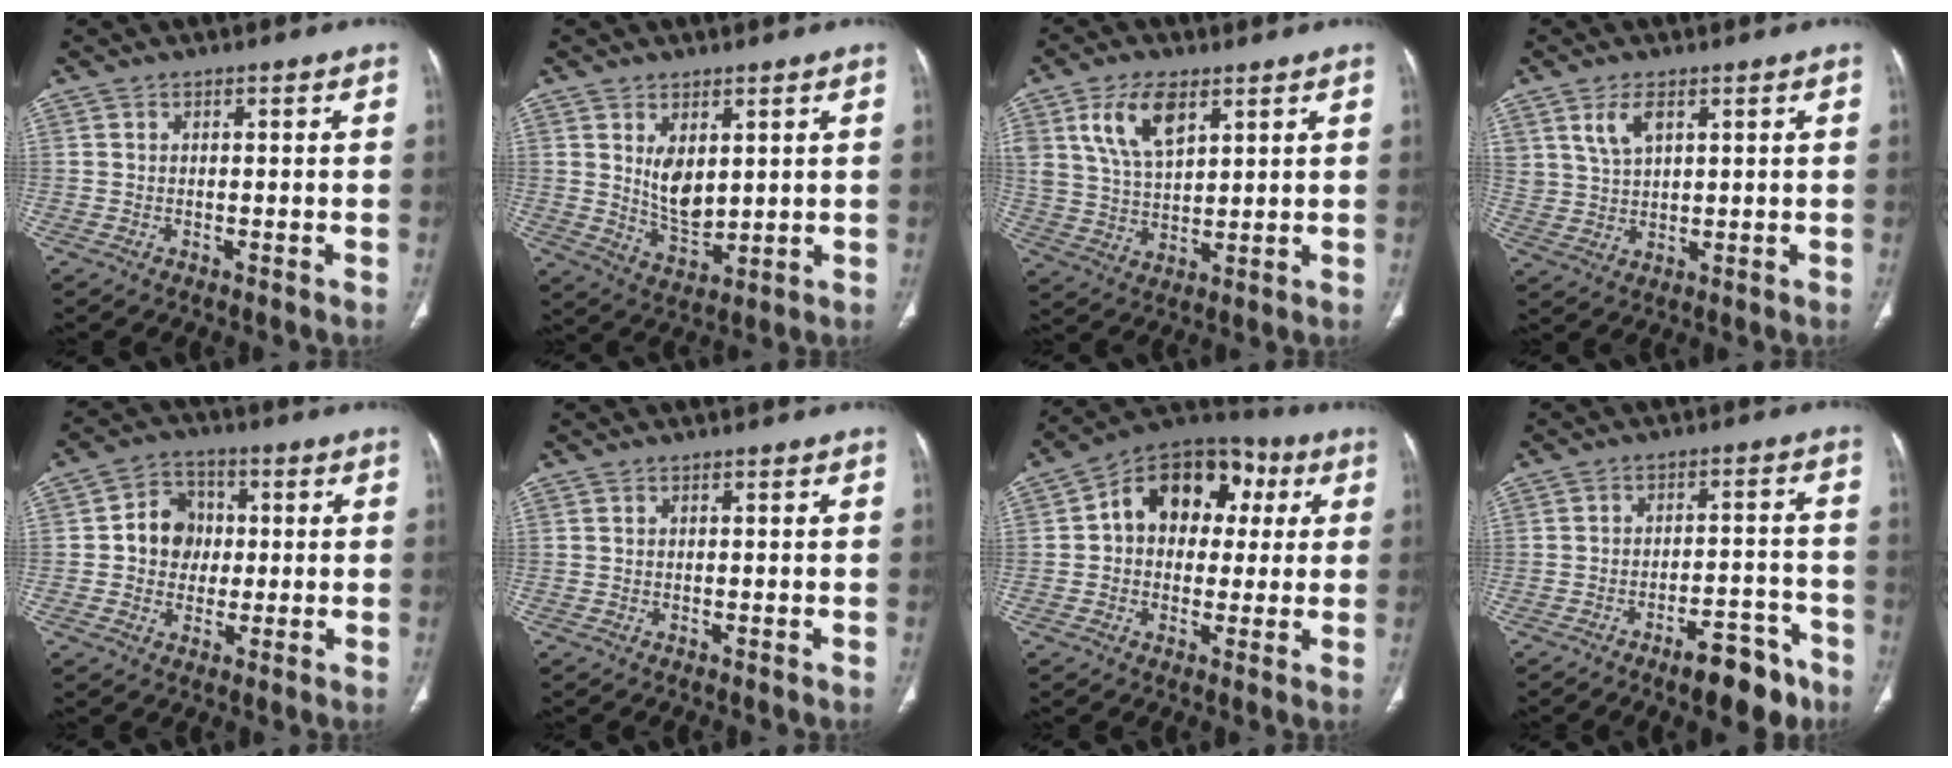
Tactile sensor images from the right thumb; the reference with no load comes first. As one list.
[{"total": 7.2, "force": [2.1, 4.0, 5.5], "torque": [-0.080, -0.023, 0.052]}, {"total": 10.6, "force": [5.2, 5.4, 7.5], "torque": [-0.132, -0.017, 0.106]}, {"total": 5.2, "force": [2.7, 2.8, 3.4], "torque": [-0.061, -0.013, 0.060]}, {"total": 8.2, "force": [0.3, 7.2, 3.9], "torque": [-0.026, 0.014, -0.004]}, {"total": 0.0}, {"total": 15.7, "force": [3.3, 11.4, 10.2], "torque": [-0.108, 0.030, 0.039]}, {"total": 9.2, "force": [-6.2, 3.4, 5.9], "torque": [-0.066, 0.045, -0.088]}]